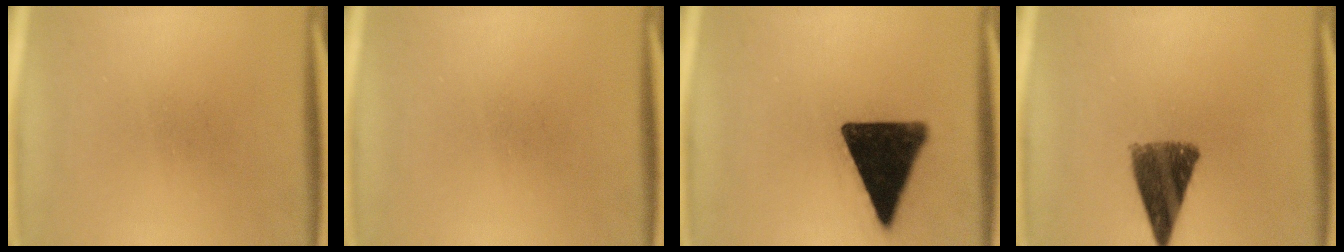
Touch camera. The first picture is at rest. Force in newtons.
{"total": 0.0}
{"total": 16.6}
{"total": 9.6}